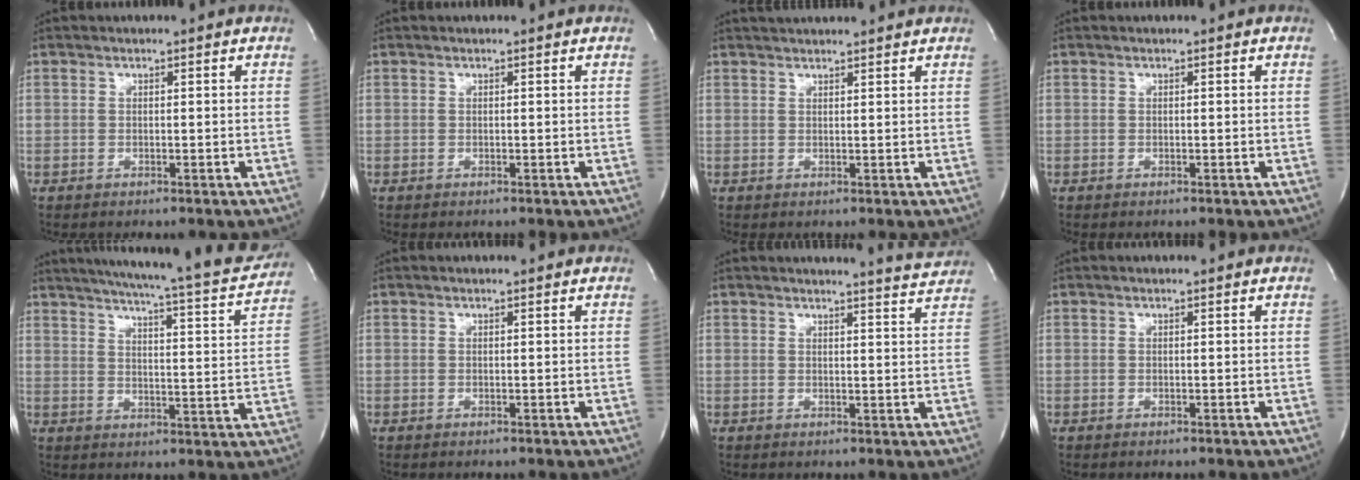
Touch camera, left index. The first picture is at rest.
{"total": 0.0}
{"total": 9.6, "force": [9.1, 0.6, 3.2], "torque": [-0.048, 0.025, 0.111]}
{"total": 0.0}
{"total": 22.6, "force": [20.2, 1.8, 9.8], "torque": [-0.153, -0.042, 0.249]}
{"total": 0.6, "force": [0.6, 0.0, 0.2], "torque": [-0.006, 0.002, 0.007]}
{"total": 5.0, "force": [4.9, -1.0, 0.1], "torque": [-0.013, -0.027, 0.049]}
{"total": 0.0}